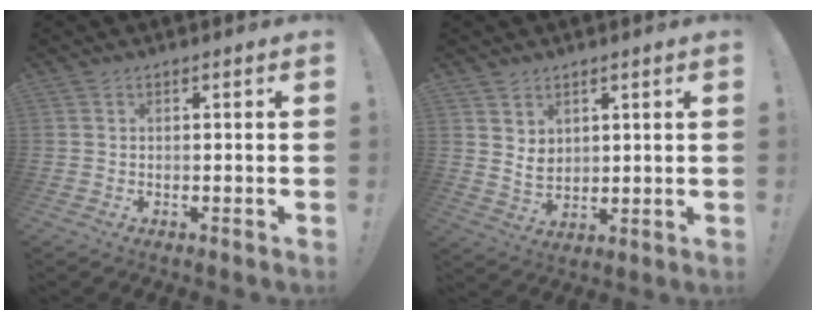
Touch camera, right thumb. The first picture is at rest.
{"total": 5.3, "force": [3.1, 4.0, 1.5], "torque": [-0.006, -0.029, 0.056]}